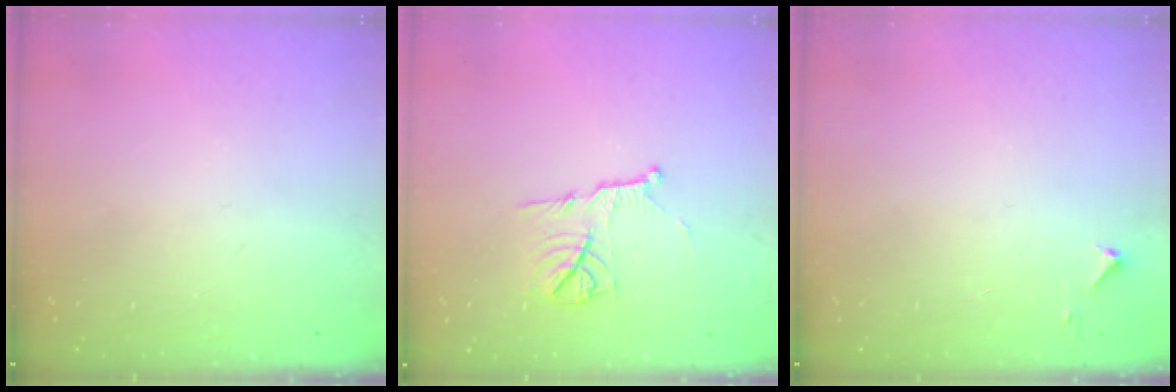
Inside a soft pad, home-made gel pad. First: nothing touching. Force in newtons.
{"total": 10.3, "press": 10.3, "slide": 0.1}
{"total": 2.8, "press": 2.8, "slide": 0.4}